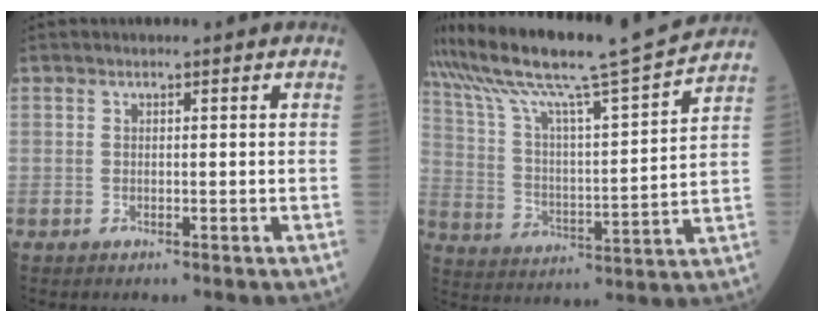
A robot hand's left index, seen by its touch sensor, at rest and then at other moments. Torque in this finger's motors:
{"motor_torque": [1.02, -1.11, 0.53, 0.21]}